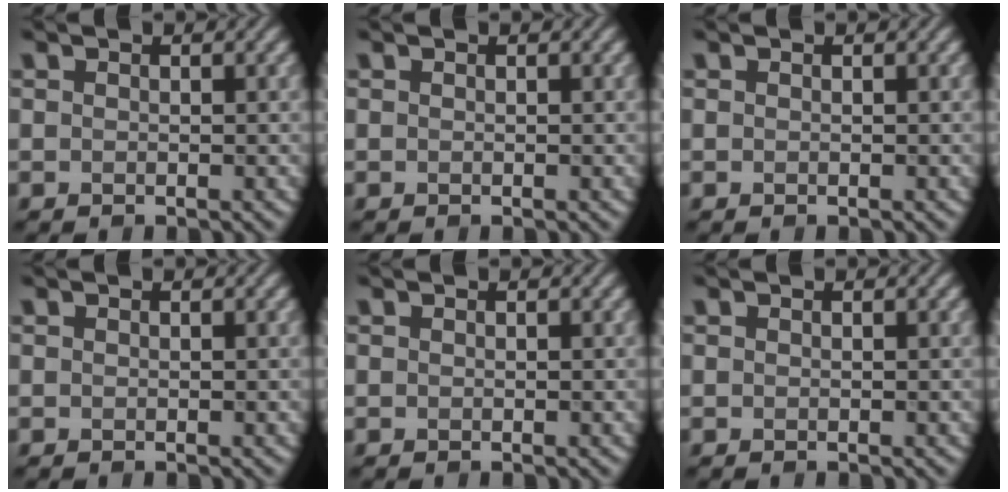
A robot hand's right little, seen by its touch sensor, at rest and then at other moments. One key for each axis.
{"total": 0.0}
{"total": 0.0}
{"total": 0.0}
{"total": 0.0}
{"total": 0.0}